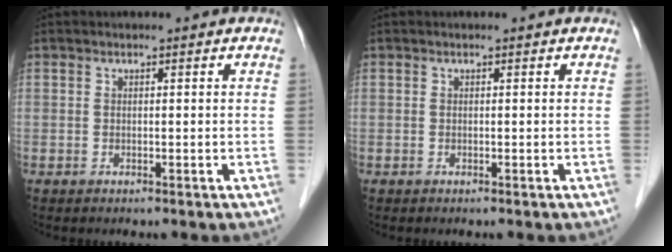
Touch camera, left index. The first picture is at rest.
{"total": 0.0}